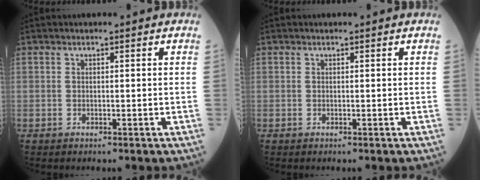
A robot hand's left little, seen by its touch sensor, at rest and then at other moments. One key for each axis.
{"total": 0.0}